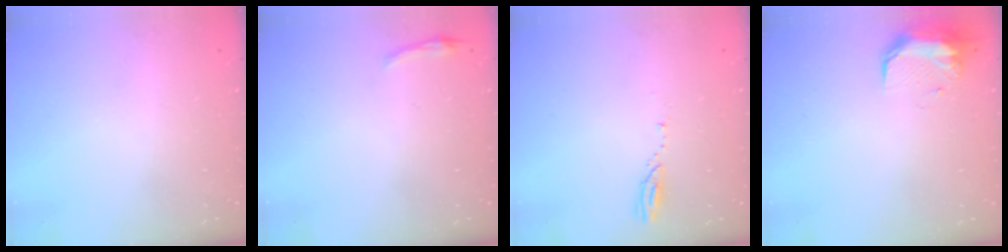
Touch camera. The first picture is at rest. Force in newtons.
{"total": 3.1, "press": 3.0, "slide": 0.7}
{"total": 3.3, "press": 3.3, "slide": 0.3}
{"total": 9.1, "press": 9.0, "slide": 1.5}